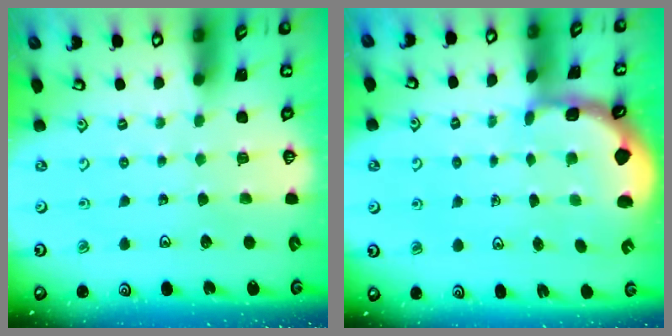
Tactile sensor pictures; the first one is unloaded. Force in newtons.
{"total": 1.8, "press": 1.8, "slide": 0.3}